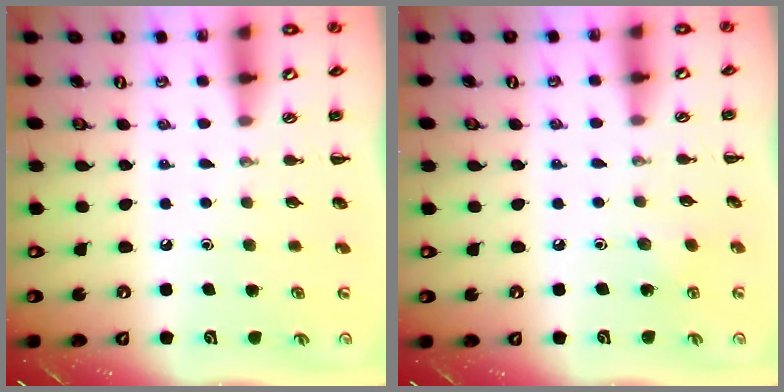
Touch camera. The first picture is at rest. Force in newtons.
{"total": 3.0, "press": 2.9, "slide": 0.8}